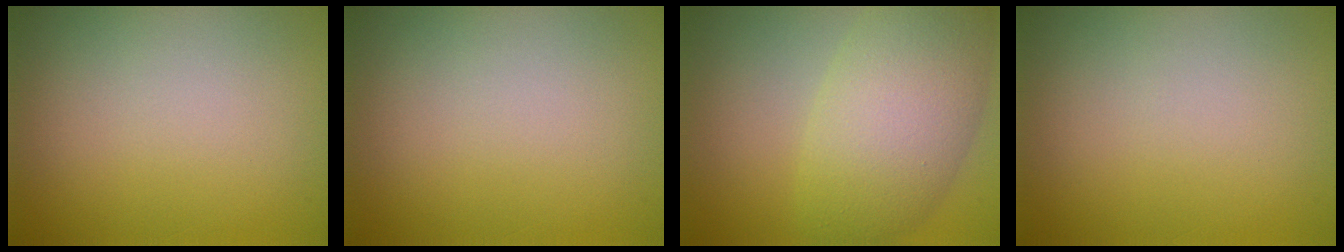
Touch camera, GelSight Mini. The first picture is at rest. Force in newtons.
{"total": 0.0}
{"total": 7.5, "press": 7.5, "slide": 0.2}
{"total": 0.0}